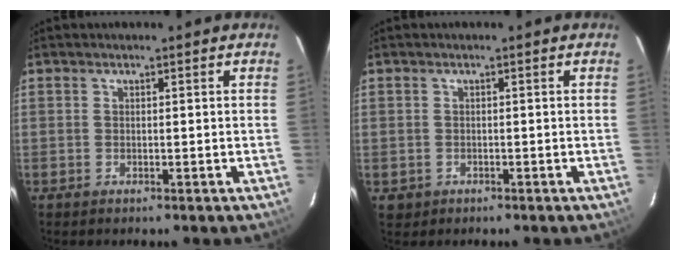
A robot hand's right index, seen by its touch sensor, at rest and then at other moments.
{"total": 2.0, "force": [-0.5, 1.9, 0.3], "torque": [-0.009, 0.000, -0.004]}